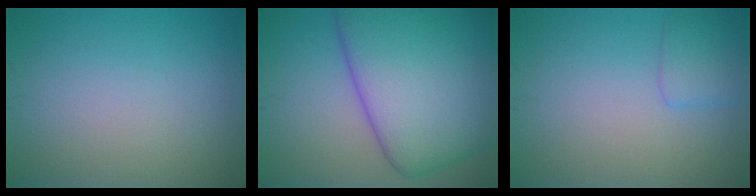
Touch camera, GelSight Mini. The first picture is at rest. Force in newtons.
{"total": 13.6, "press": 13.6, "slide": 0.4}
{"total": 2.0, "press": 1.9, "slide": 0.1}